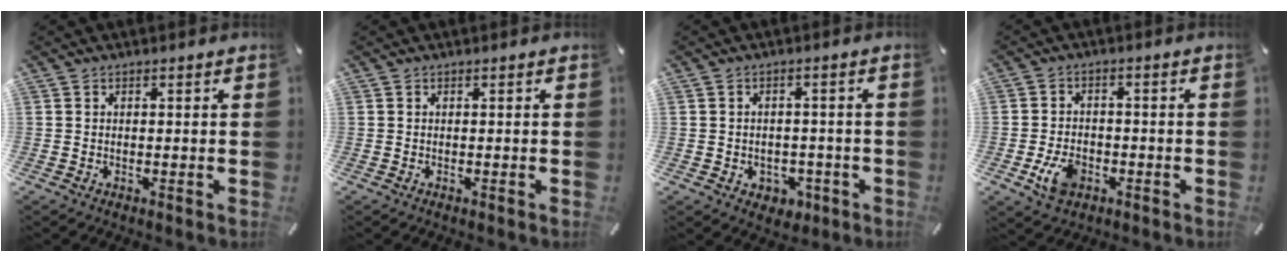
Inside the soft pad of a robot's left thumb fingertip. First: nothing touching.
{"total": 0.0}
{"total": 4.2, "force": [-0.9, 3.7, 1.6], "torque": [-0.014, 0.002, -0.017]}
{"total": 7.1, "force": [-2.7, 5.0, 4.3], "torque": [-0.090, 0.005, -0.051]}